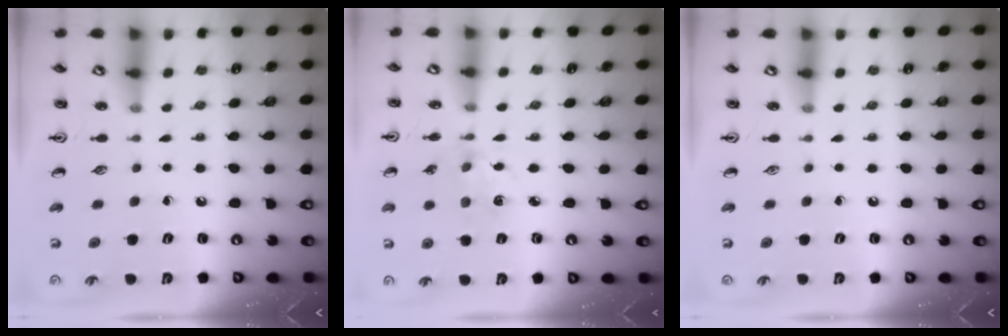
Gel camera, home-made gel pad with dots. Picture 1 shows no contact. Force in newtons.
{"total": 4.5, "press": 4.5, "slide": 0.3}
{"total": 0.0}